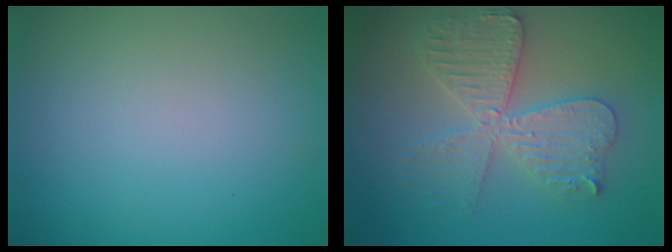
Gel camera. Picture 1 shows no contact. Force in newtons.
{"total": 5.7, "press": 5.6, "slide": 0.7}